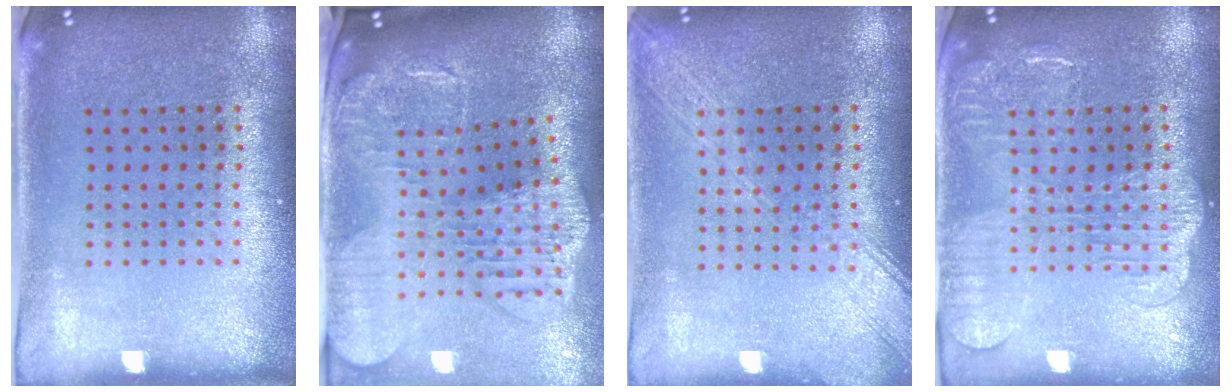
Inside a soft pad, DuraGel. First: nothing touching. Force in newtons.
{"total": 3.2, "press": 2.6, "slide": 1.9}
{"total": 2.0, "press": 2.0, "slide": 0.3}
{"total": 2.0, "press": 2.0, "slide": 0.4}